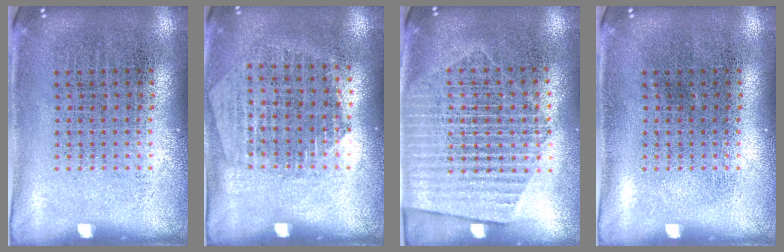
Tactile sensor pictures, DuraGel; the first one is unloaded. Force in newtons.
{"total": 1.2, "press": 1.1, "slide": 0.5}
{"total": 1.7, "press": 1.5, "slide": 0.7}
{"total": 0.0}